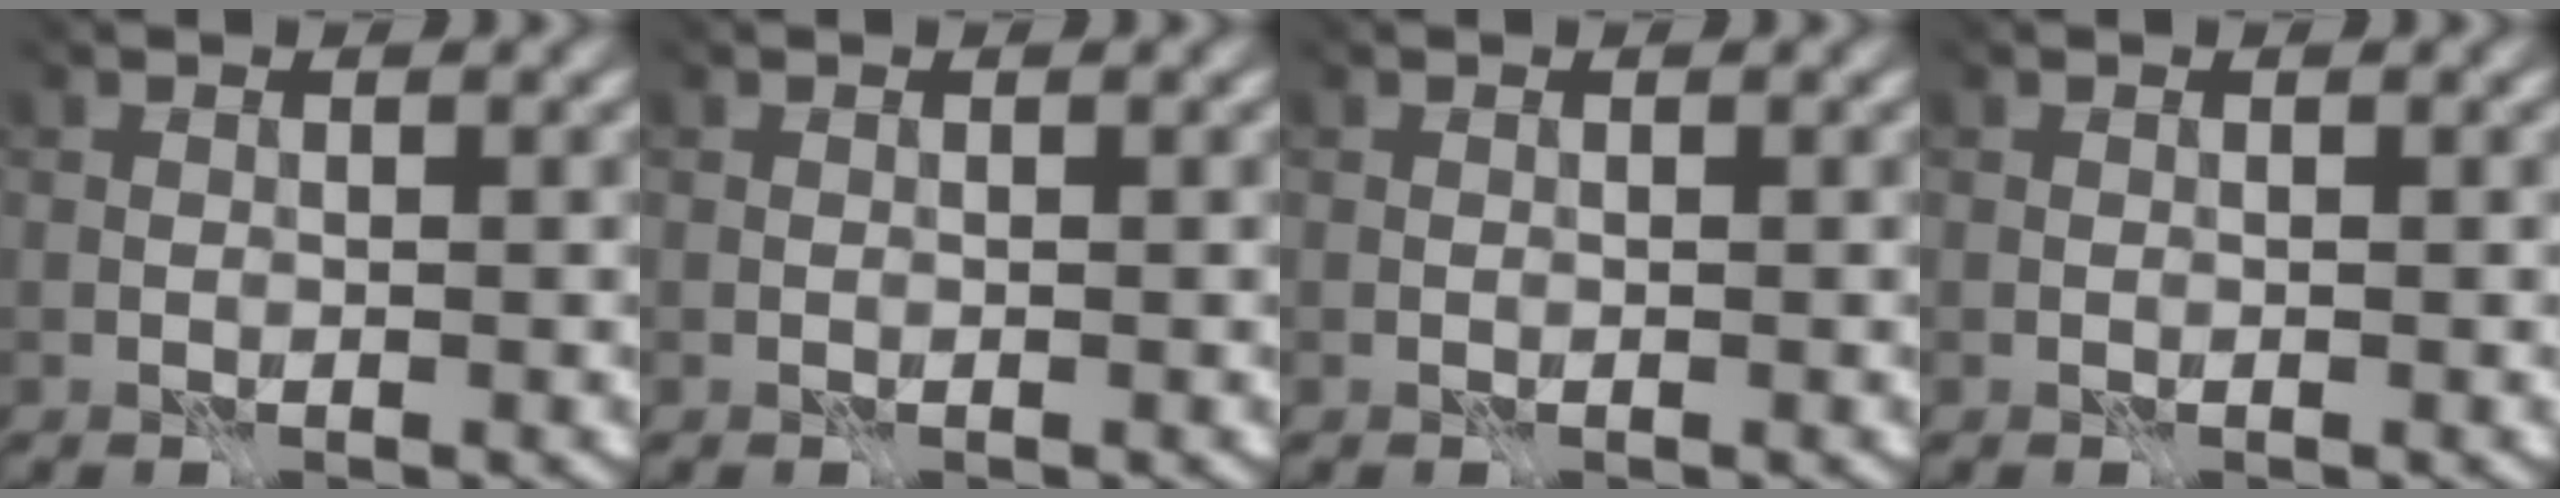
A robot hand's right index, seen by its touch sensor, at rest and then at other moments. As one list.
[{"total": 0.0}, {"total": 0.0}, {"total": 0.0}]